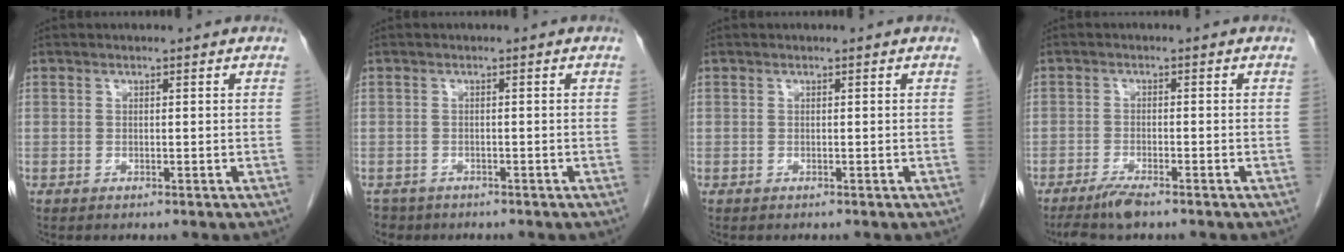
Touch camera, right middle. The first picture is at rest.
{"total": 3.1, "force": [-2.5, 1.8, 0.0], "torque": [-0.005, 0.000, -0.043]}
{"total": 0.0}
{"total": 3.7, "force": [-3.0, 0.3, 2.2], "torque": [-0.046, -0.008, -0.057]}